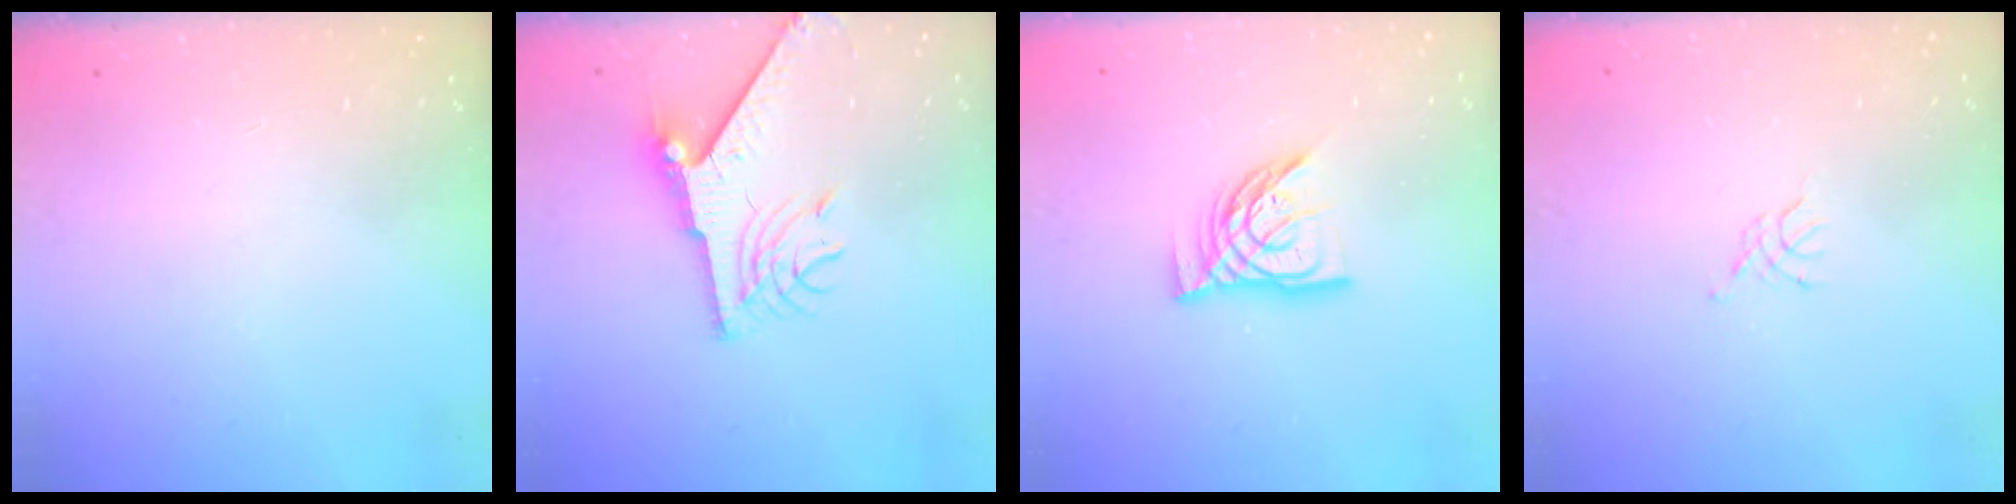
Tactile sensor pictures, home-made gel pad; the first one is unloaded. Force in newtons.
{"total": 9.1, "press": 9.1, "slide": 0.6}
{"total": 11.0, "press": 11.0, "slide": 1.0}
{"total": 2.3, "press": 2.2, "slide": 0.5}